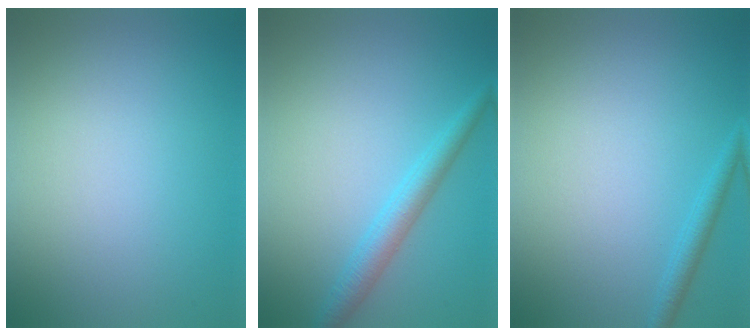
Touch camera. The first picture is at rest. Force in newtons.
{"total": 2.7, "press": 2.7, "slide": 0.1}
{"total": 1.5, "press": 1.5, "slide": 0.1}